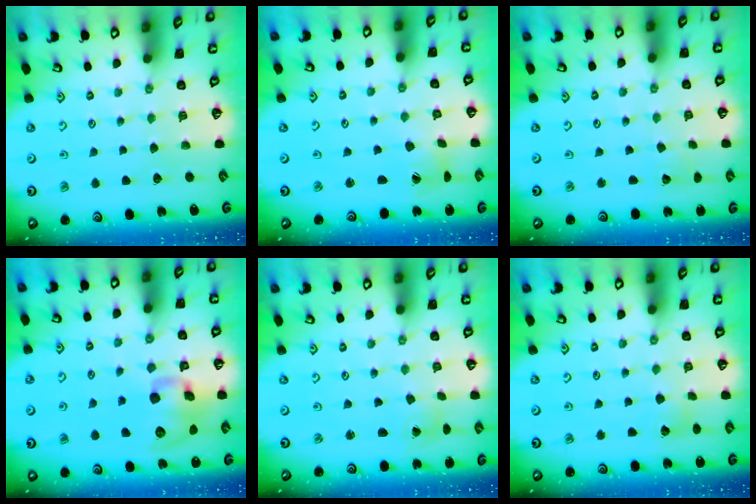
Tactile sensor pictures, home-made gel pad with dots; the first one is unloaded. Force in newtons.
{"total": 2.5, "press": 2.5, "slide": 0.4}
{"total": 2.7, "press": 2.7, "slide": 0.3}
{"total": 13.9, "press": 13.7, "slide": 2.4}
{"total": 2.1, "press": 2.1, "slide": 0.1}
{"total": 4.2, "press": 4.2, "slide": 0.2}